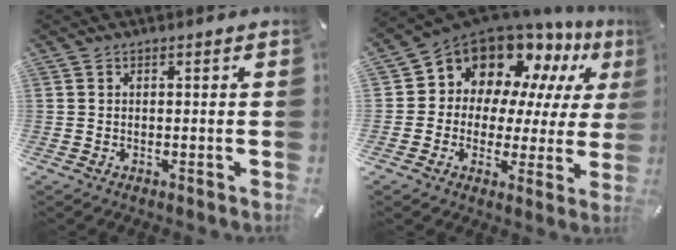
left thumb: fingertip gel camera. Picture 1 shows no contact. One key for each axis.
{"total": 13.6, "fx": 10.7, "fy": 7.9, "fz": 3.2, "tx": -0.085, "ty": -0.094, "tz": 0.198}